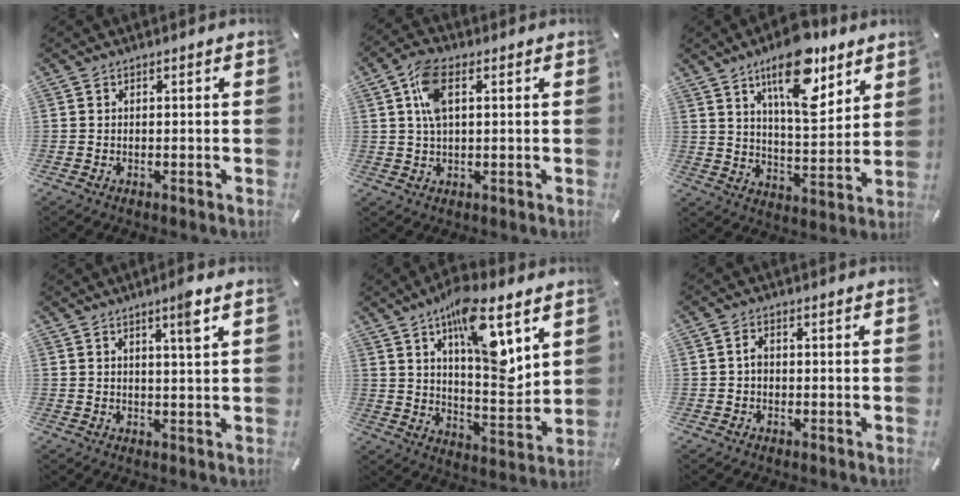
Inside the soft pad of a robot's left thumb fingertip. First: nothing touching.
{"total": 7.6, "force": [2.0, 3.8, 6.3], "torque": [-0.135, 0.003, 0.030]}
{"total": 16.9, "force": [10.3, 7.1, 11.3], "torque": [-0.177, -0.048, 0.172]}
{"total": 4.5, "force": [2.6, 0.0, 3.7], "torque": [-0.063, -0.009, 0.038]}
{"total": 16.6, "force": [9.2, 5.7, 12.5], "torque": [-0.191, -0.051, 0.148]}
{"total": 1.9, "force": [-0.2, 1.3, 1.3], "torque": [-0.024, 0.005, -0.005]}